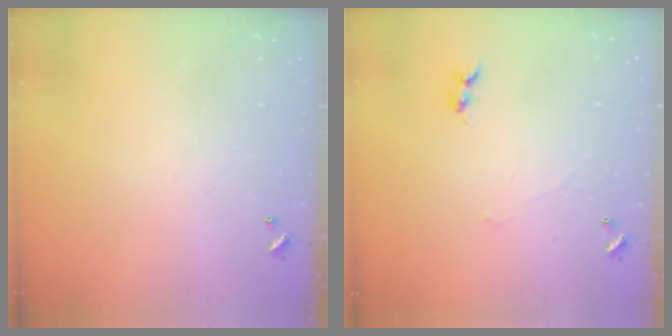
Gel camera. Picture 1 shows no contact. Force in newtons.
{"total": 1.4, "press": 1.3, "slide": 0.4}